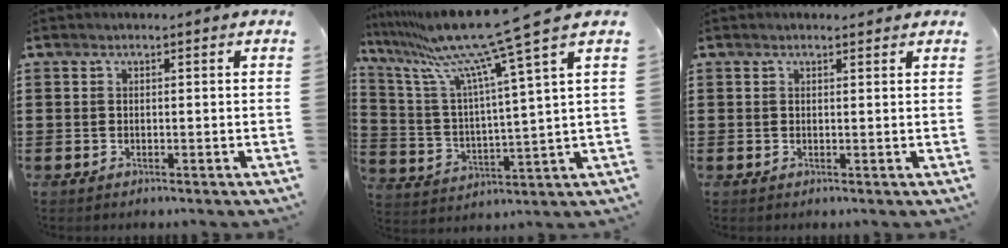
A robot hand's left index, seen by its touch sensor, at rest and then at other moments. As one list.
[{"total": 13.1, "force": [10.5, -0.6, 7.8], "torque": [-0.186, -0.062, 0.168]}, {"total": 0.9, "force": [0.7, 0.2, 0.4], "torque": [-0.009, 0.001, 0.014]}]